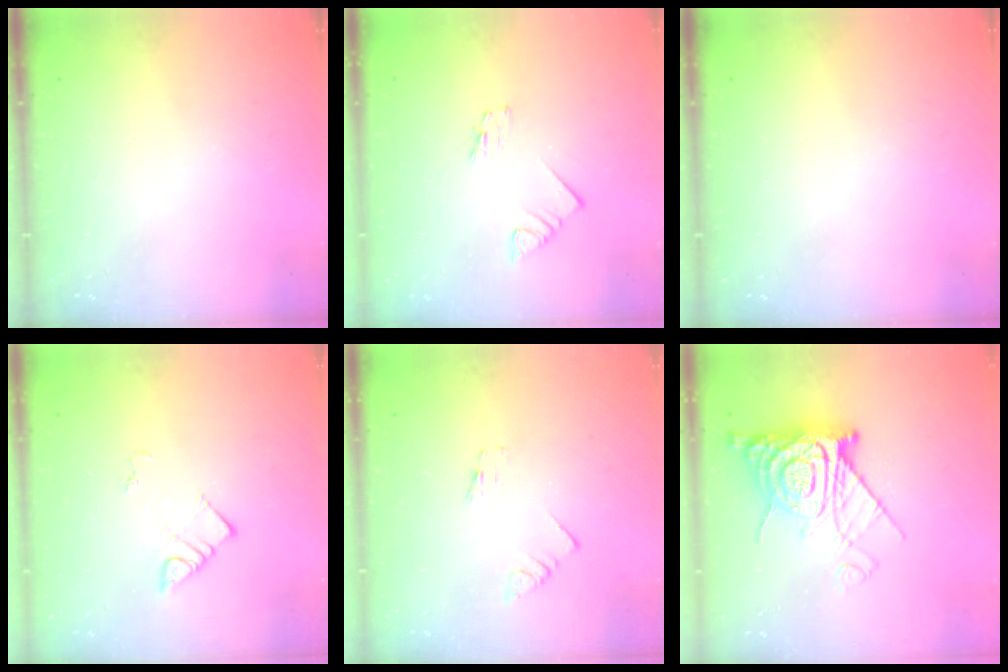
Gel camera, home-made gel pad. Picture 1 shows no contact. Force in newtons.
{"total": 1.4, "press": 1.4, "slide": 0.1}
{"total": 0.0}
{"total": 3.8, "press": 3.8, "slide": 0.6}
{"total": 0.0}
{"total": 14.9, "press": 14.8, "slide": 1.3}